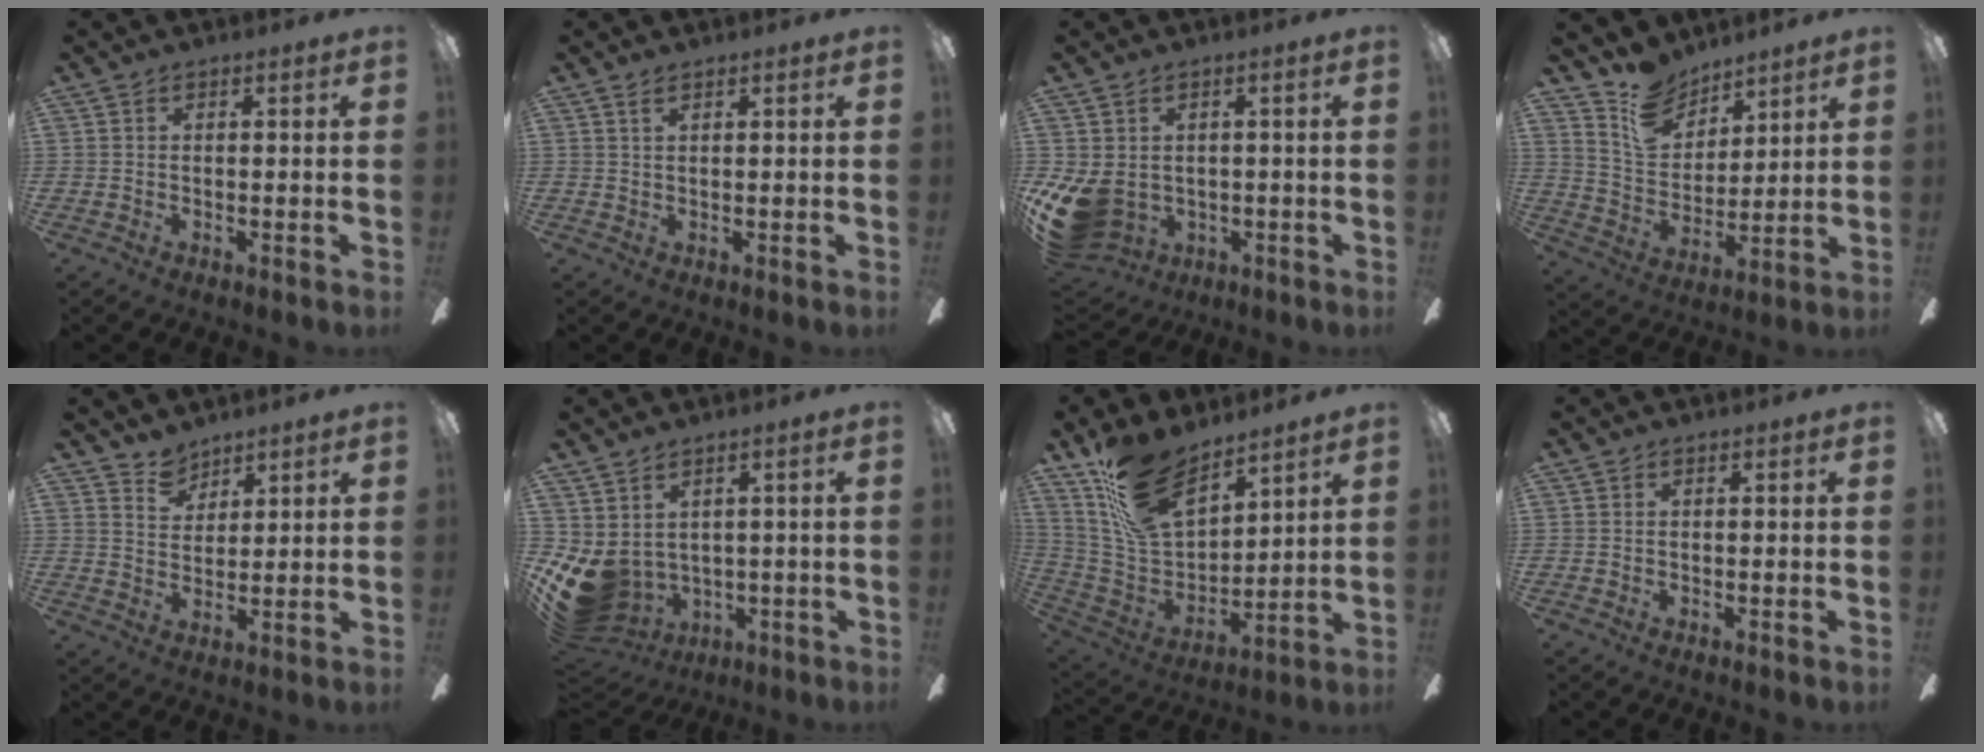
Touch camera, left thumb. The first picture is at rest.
{"total": 1.2, "force": [0.8, 0.5, 0.7], "torque": [-0.017, 0.001, 0.014]}
{"total": 9.0, "force": [-1.0, 7.2, 5.3], "torque": [-0.127, -0.004, -0.014]}
{"total": 12.0, "force": [9.4, 6.7, 3.1], "torque": [-0.073, -0.055, 0.185]}
{"total": 5.4, "force": [4.7, 2.6, 0.4], "torque": [-0.010, -0.024, 0.089]}
{"total": 8.7, "force": [0.0, 7.1, 5.0], "torque": [-0.145, -0.021, 0.008]}
{"total": 19.1, "force": [13.1, 9.4, 10.3], "torque": [-0.203, -0.064, 0.248]}
{"total": 0.0}